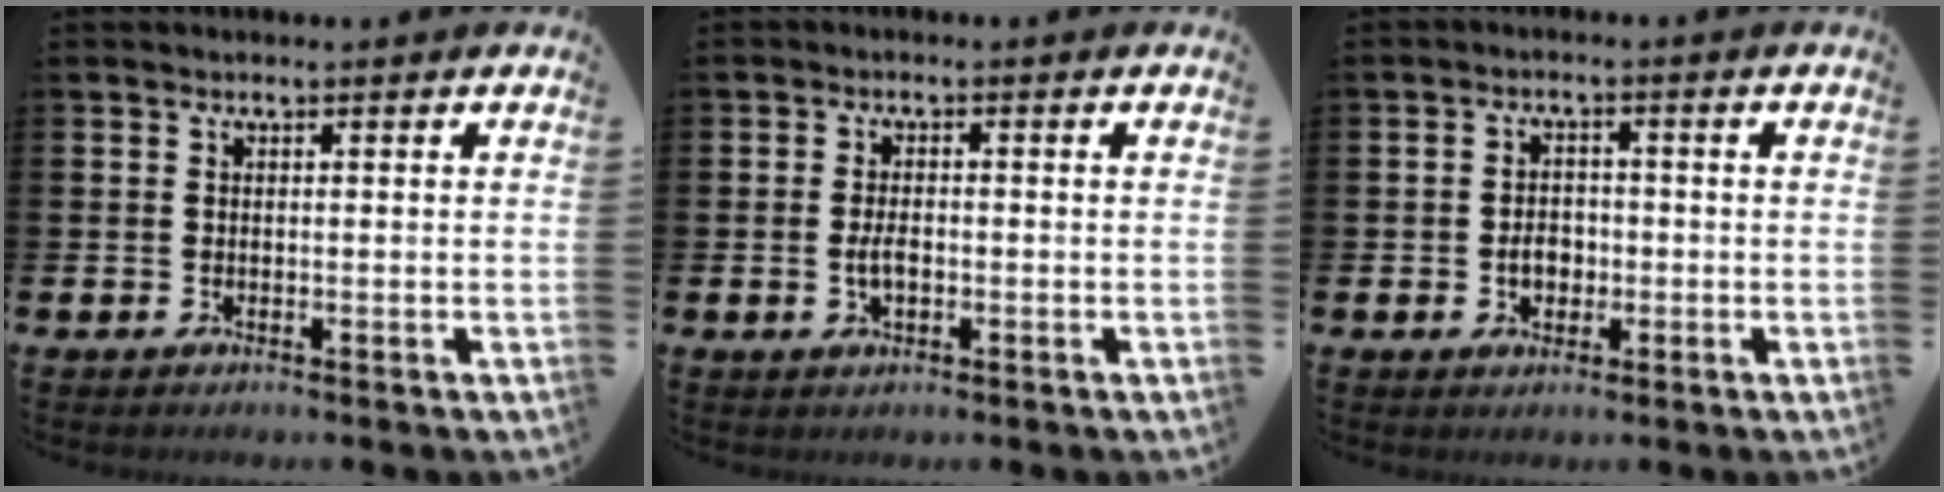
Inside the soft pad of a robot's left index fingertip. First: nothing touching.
{"total": 2.6, "force": [-0.4, 1.3, 2.2], "torque": [-0.029, -0.002, -0.010]}
{"total": 2.9, "force": [-0.7, 2.3, 1.8], "torque": [-0.016, -0.004, -0.020]}